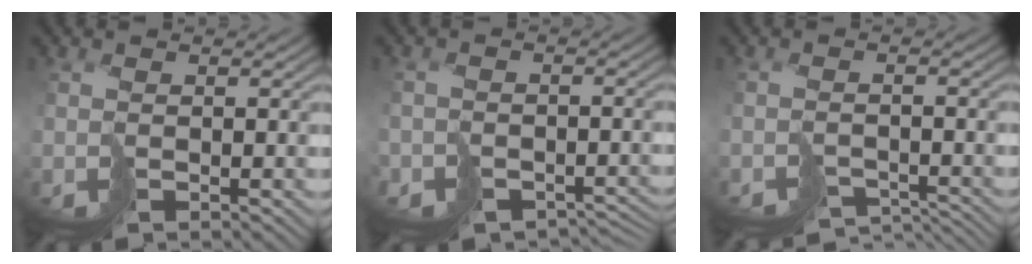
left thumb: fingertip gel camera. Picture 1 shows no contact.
{"total": 6.9, "force": [-5.6, 4.0, 1.0], "torque": [0.005, -0.006, -0.069]}
{"total": 6.0, "force": [-5.8, 1.1, 1.1], "torque": [-0.014, -0.007, -0.082]}